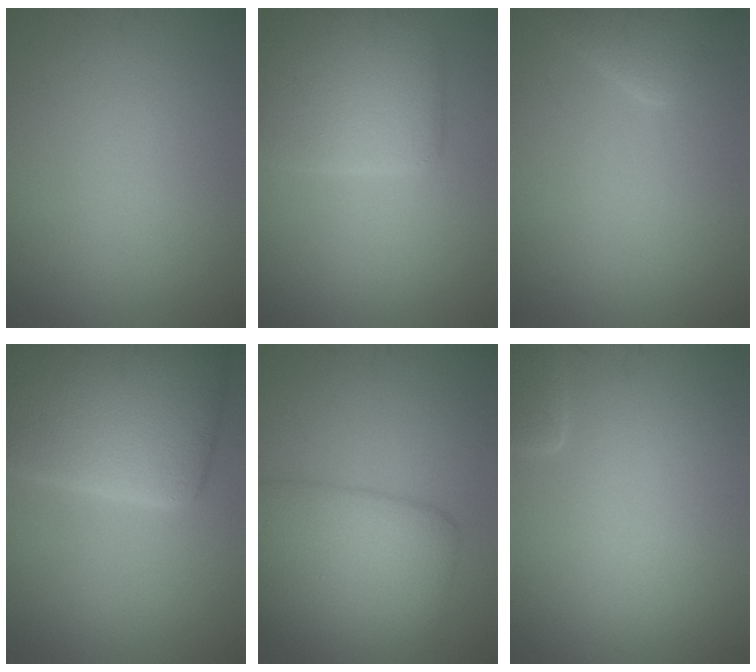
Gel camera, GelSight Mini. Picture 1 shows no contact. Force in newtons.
{"total": 6.3, "press": 6.2, "slide": 0.5}
{"total": 2.9, "press": 2.9, "slide": 0.2}
{"total": 11.9, "press": 11.8, "slide": 1.3}
{"total": 7.0, "press": 7.0, "slide": 0.2}
{"total": 1.4, "press": 1.4, "slide": 0.1}